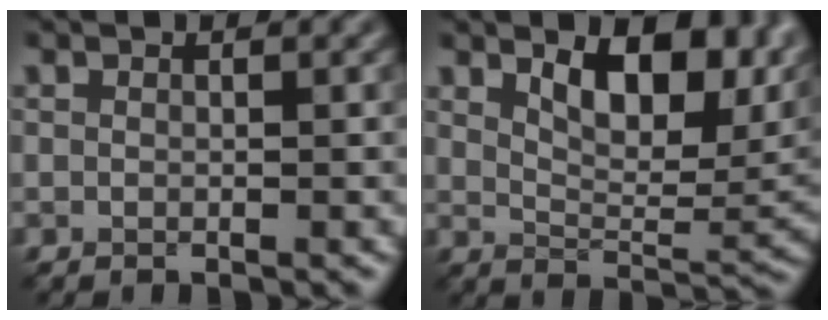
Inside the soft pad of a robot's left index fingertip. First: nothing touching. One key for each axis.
{"total": 10.3, "fx": 4.3, "fy": 4.8, "fz": 8.1, "tx": -0.121, "ty": 0.001, "tz": 0.070}